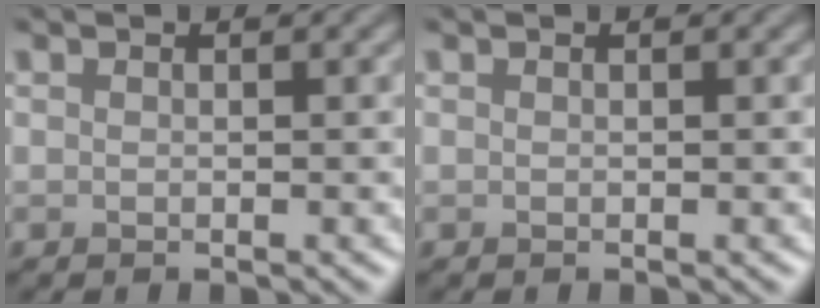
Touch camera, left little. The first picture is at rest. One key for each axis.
{"total": 0.0}